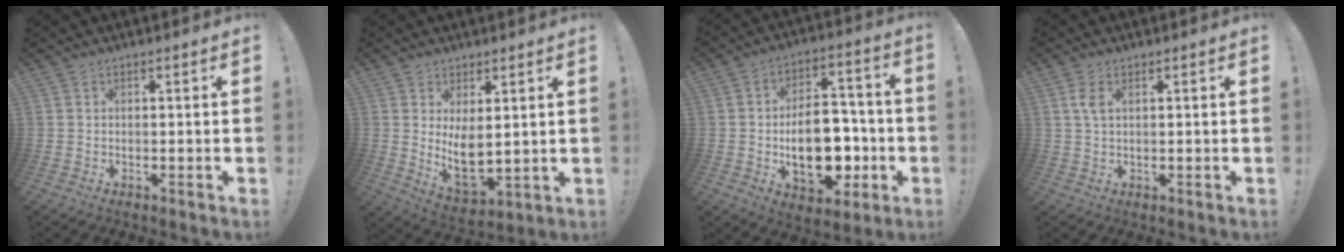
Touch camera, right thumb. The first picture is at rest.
{"total": 8.7, "force": [3.0, 4.4, 6.9], "torque": [-0.108, -0.037, 0.063]}
{"total": 18.9, "force": [-4.1, 12.0, 14.0], "torque": [-0.207, 0.022, -0.059]}
{"total": 3.8, "force": [1.3, 1.7, 3.1], "torque": [-0.061, 0.003, 0.024]}